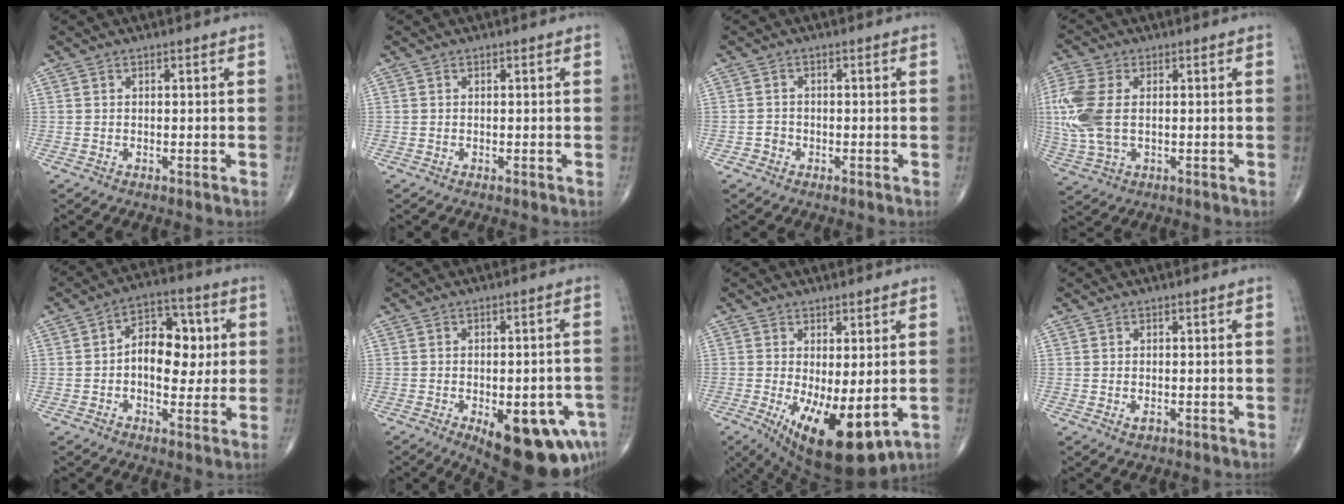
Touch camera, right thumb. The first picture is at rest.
{"total": 0.0}
{"total": 1.6, "force": [-0.8, 1.3, 0.2], "torque": [0.006, 0.008, -0.019]}
{"total": 11.5, "force": [0.7, 6.9, 9.2], "torque": [-0.242, 0.007, 0.016]}
{"total": 11.3, "force": [0.6, 7.3, 8.6], "torque": [-0.089, 0.019, 0.004]}
{"total": 17.7, "force": [-7.9, 7.4, 14.0], "torque": [-0.128, 0.014, -0.089]}
{"total": 14.1, "force": [-3.6, 5.5, 12.5], "torque": [-0.195, -0.027, -0.036]}
{"total": 1.2, "force": [-0.5, 0.6, 0.9], "torque": [-0.014, -0.002, -0.007]}